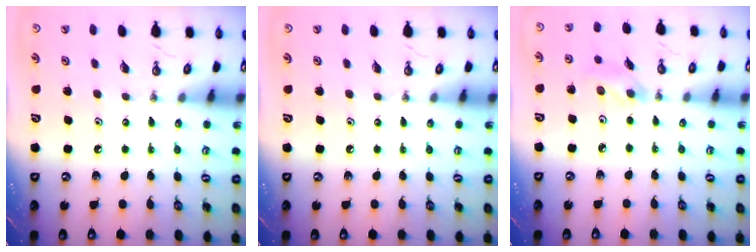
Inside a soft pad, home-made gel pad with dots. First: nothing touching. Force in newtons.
{"total": 0.0}
{"total": 4.6, "press": 4.6, "slide": 0.4}